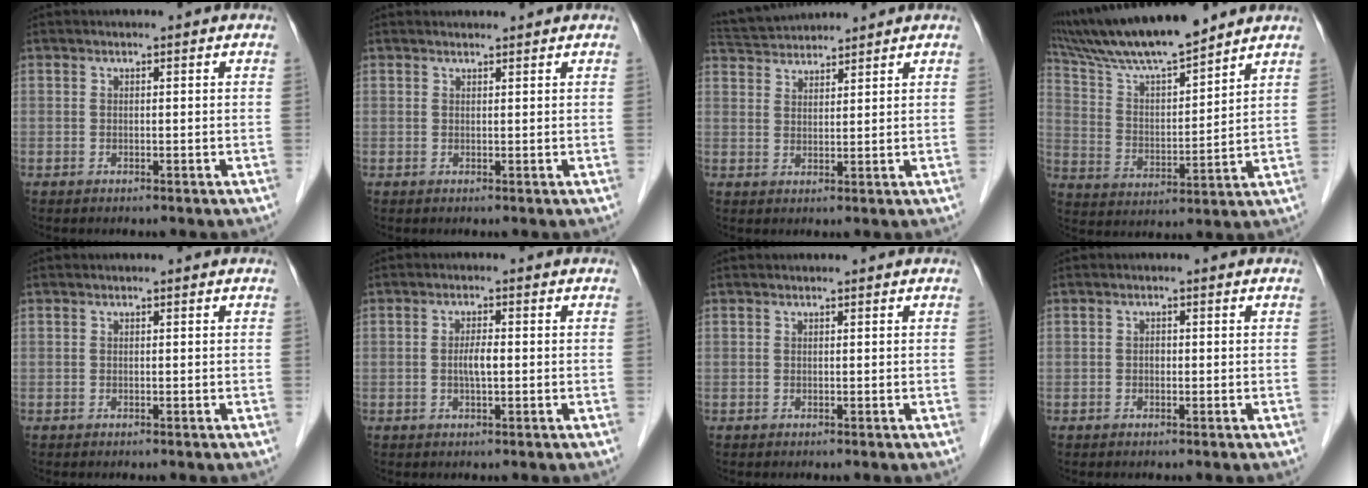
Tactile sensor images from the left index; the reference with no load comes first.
{"total": 1.8, "force": [1.7, 0.2, 0.3], "torque": [-0.007, 0.012, 0.026]}
{"total": 7.3, "force": [7.1, 0.7, 1.5], "torque": [-0.034, 0.034, 0.125]}
{"total": 14.6, "force": [12.8, 0.9, 7.0], "torque": [-0.133, 0.011, 0.234]}
{"total": 0.0}
{"total": 2.4, "force": [-0.3, 0.5, 2.4], "torque": [-0.047, 0.000, -0.007]}
{"total": 0.6, "force": [0.5, 0.0, 0.2], "torque": [-0.002, 0.010, 0.009]}
{"total": 0.7, "force": [-0.2, 0.5, 0.4], "torque": [-0.006, 0.001, -0.007]}